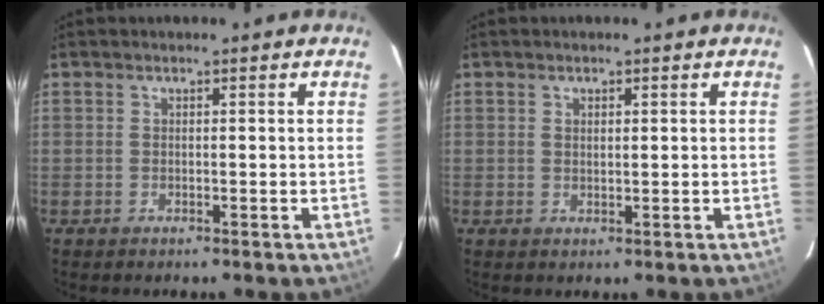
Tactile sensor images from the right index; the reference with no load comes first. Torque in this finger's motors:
{"motor_torque": [-0.16, -0.04, -0.07, 0.00]}